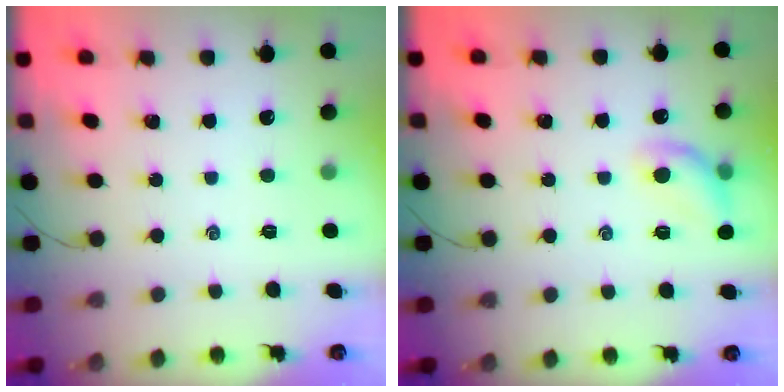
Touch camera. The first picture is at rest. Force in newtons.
{"total": 10.1, "press": 9.9, "slide": 2.0}